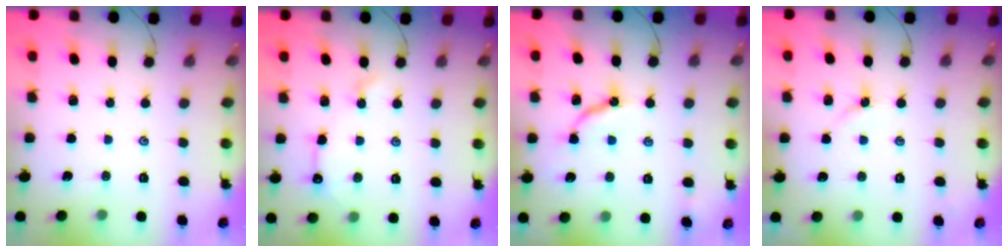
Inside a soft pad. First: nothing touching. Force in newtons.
{"total": 4.8, "press": 4.8, "slide": 0.5}
{"total": 8.0, "press": 8.0, "slide": 0.6}
{"total": 1.9, "press": 1.9, "slide": 0.3}